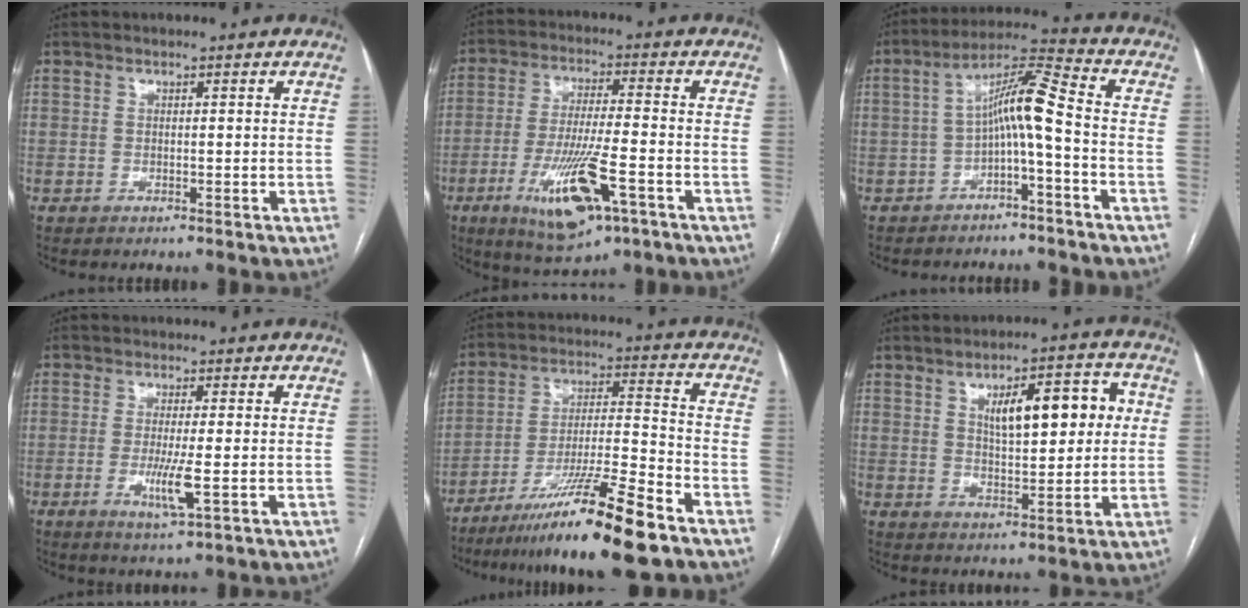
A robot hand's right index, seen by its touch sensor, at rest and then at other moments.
{"total": 13.2, "force": [-5.8, 2.4, 11.6], "torque": [-0.223, -0.022, -0.092]}
{"total": 8.2, "force": [-1.8, 0.3, 8.0], "torque": [-0.136, 0.034, -0.033]}
{"total": 4.9, "force": [-1.1, 0.1, 4.8], "torque": [-0.097, -0.012, -0.017]}
{"total": 17.2, "force": [-12.0, -0.2, 12.4], "torque": [-0.212, -0.029, -0.208]}
{"total": 10.7, "force": [2.6, 3.5, 9.7], "torque": [-0.141, 0.023, 0.044]}